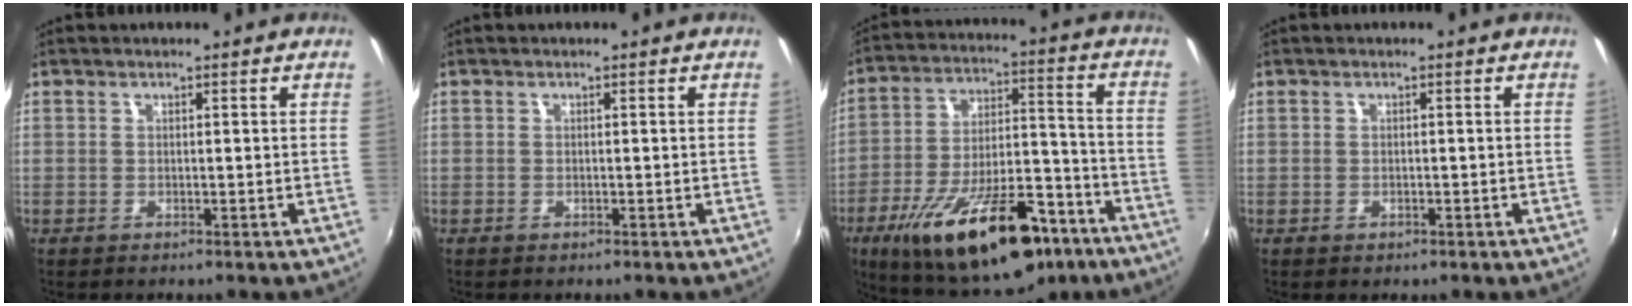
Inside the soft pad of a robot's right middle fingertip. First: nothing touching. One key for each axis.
{"total": 0.0}
{"total": 26.1, "fx": -16.2, "fy": 9.9, "fz": 17.9, "tx": -0.308, "ty": -0.015, "tz": -0.238}
{"total": 0.7, "fx": -0.4, "fy": 0.6, "fz": 0.1, "tx": -0.001, "ty": -0.003, "tz": -0.006}